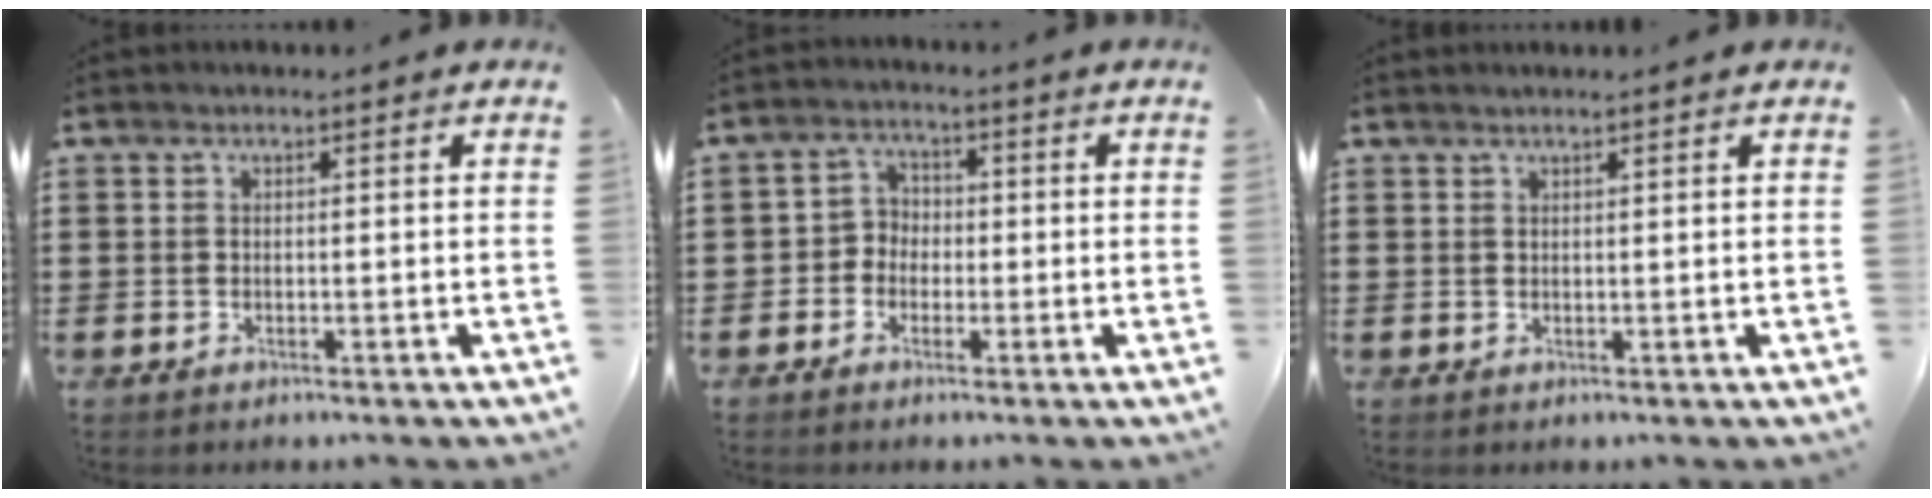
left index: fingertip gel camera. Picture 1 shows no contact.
{"total": 3.3, "force": [-1.3, 3.0, 0.7], "torque": [-0.028, 0.011, -0.033]}
{"total": 0.8, "force": [0.7, -0.1, 0.4], "torque": [-0.008, -0.003, 0.014]}